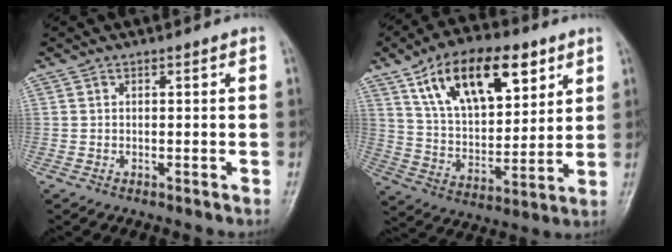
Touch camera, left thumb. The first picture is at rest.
{"total": 19.5, "force": [9.9, 9.7, 13.6], "torque": [-0.182, -0.034, 0.176]}